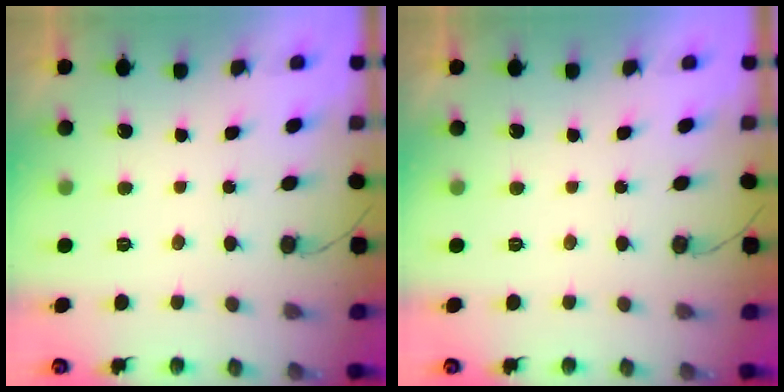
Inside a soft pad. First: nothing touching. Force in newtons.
{"total": 1.9, "press": 1.9, "slide": 0.1}